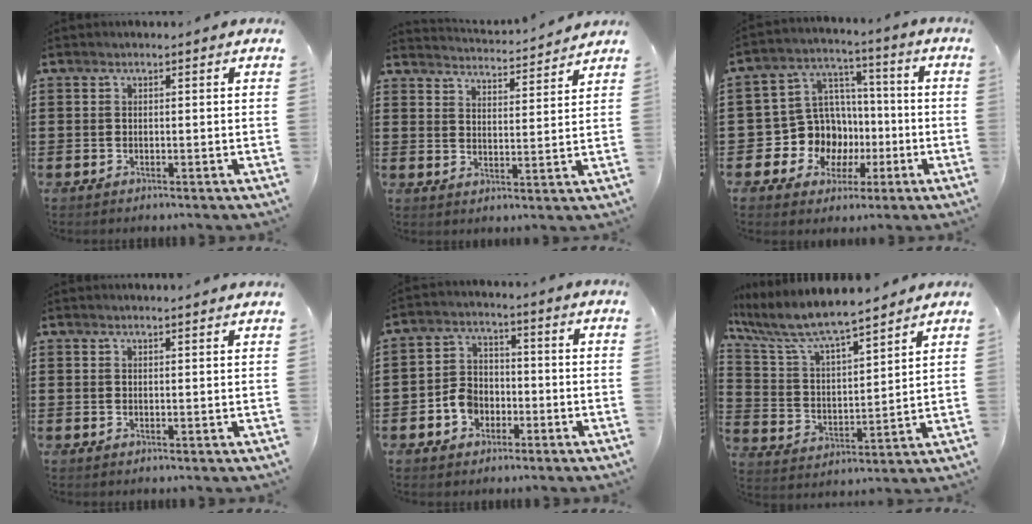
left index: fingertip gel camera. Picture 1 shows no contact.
{"total": 3.5, "force": [3.5, -0.5, 0.1], "torque": [-0.018, -0.029, 0.057]}
{"total": 9.9, "force": [-1.8, 9.5, 2.4], "torque": [-0.094, 0.008, -0.023]}
{"total": 1.3, "force": [1.3, -0.2, 0.3], "torque": [-0.005, -0.003, 0.025]}
{"total": 5.0, "force": [-2.2, 3.9, 2.1], "torque": [-0.060, 0.010, -0.047]}
{"total": 7.7, "force": [6.9, 1.3, 3.3], "torque": [-0.095, -0.040, 0.115]}